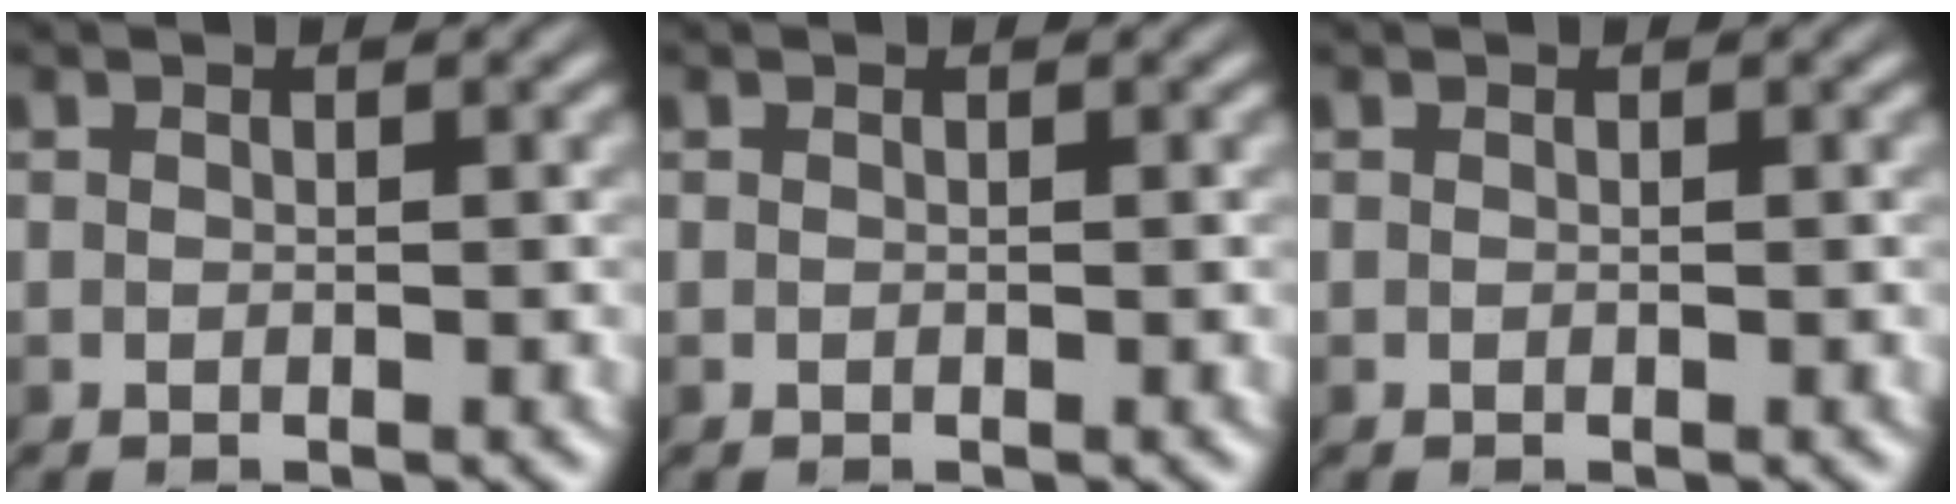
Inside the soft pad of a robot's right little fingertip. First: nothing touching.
{"total": 0.0}
{"total": 0.0}